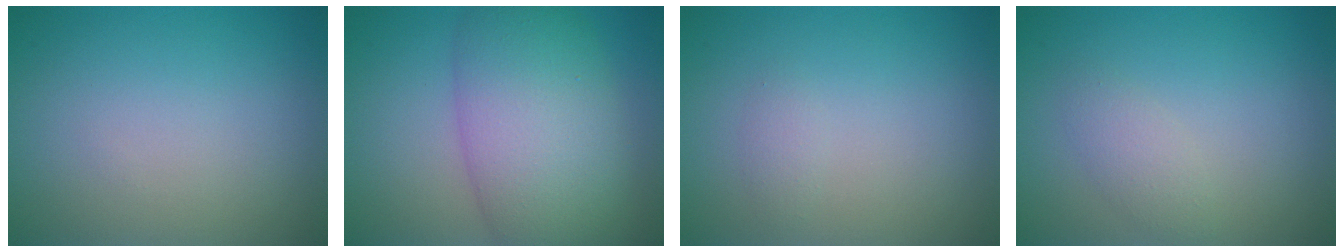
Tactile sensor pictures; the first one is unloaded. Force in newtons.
{"total": 9.5, "press": 9.5, "slide": 0.3}
{"total": 0.8, "press": 0.8, "slide": 0.0}
{"total": 1.6, "press": 1.6, "slide": 0.2}